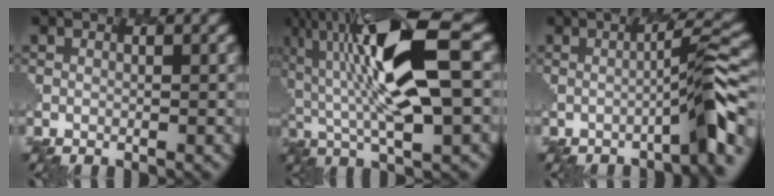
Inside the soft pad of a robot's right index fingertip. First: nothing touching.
{"total": 11.2, "force": [3.2, 3.5, 10.1], "torque": [-0.224, 0.012, 0.021]}
{"total": 2.6, "force": [-1.0, -1.0, 2.2], "torque": [-0.055, 0.023, -0.046]}